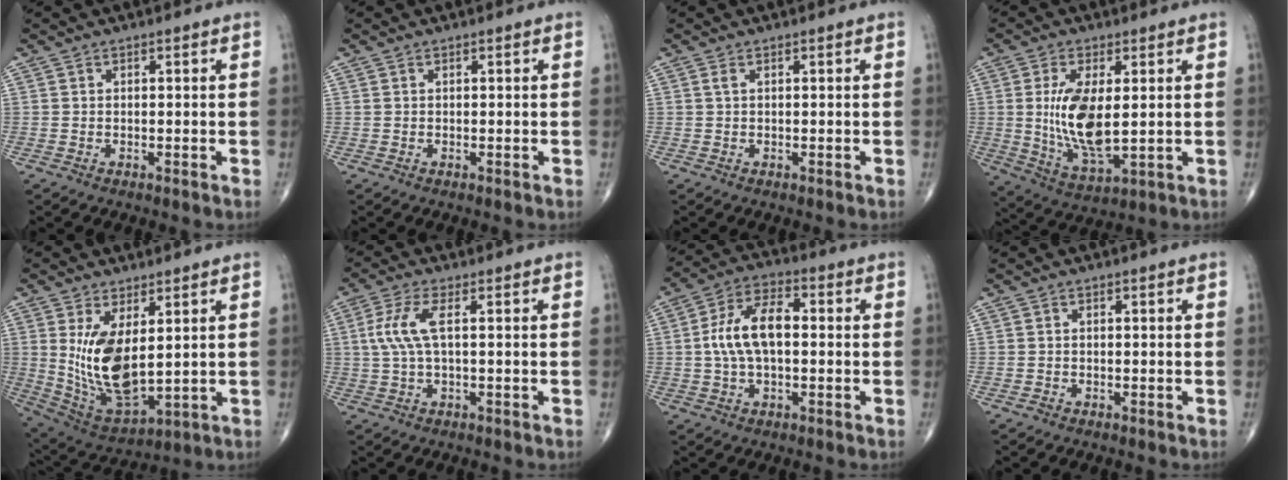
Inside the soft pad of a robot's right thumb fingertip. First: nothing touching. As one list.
[{"total": 0.0}, {"total": 0.6, "force": [0.2, 0.2, 0.5], "torque": [-0.017, 0.004, 0.003]}, {"total": 12.4, "force": [1.0, 5.2, 11.2], "torque": [-0.212, -0.023, 0.029]}, {"total": 13.4, "force": [2.4, 6.2, 11.6], "torque": [-0.212, -0.028, 0.069]}, {"total": 5.9, "force": [0.8, 1.6, 5.6], "torque": [-0.152, 0.013, 0.016]}, {"total": 10.6, "force": [0.2, 5.5, 9.1], "torque": [-0.178, 0.026, -0.002]}, {"total": 0.5, "force": [-0.4, 0.4, 0.1], "torque": [-0.001, 0.001, -0.010]}]